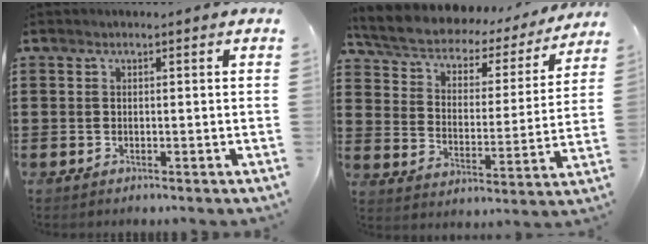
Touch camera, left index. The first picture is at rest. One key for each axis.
{"total": 5.0, "fx": 4.3, "fy": 1.8, "fz": 1.8, "tx": -0.058, "ty": -0.033, "tz": 0.068}